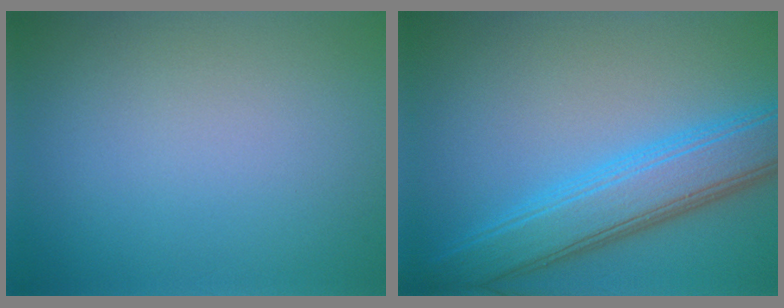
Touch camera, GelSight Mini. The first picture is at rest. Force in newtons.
{"total": 6.7, "press": 6.7, "slide": 0.4}